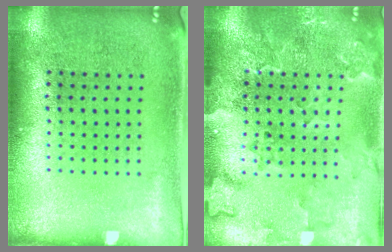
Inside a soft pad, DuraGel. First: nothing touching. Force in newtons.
{"total": 2.4, "press": 2.2, "slide": 0.9}